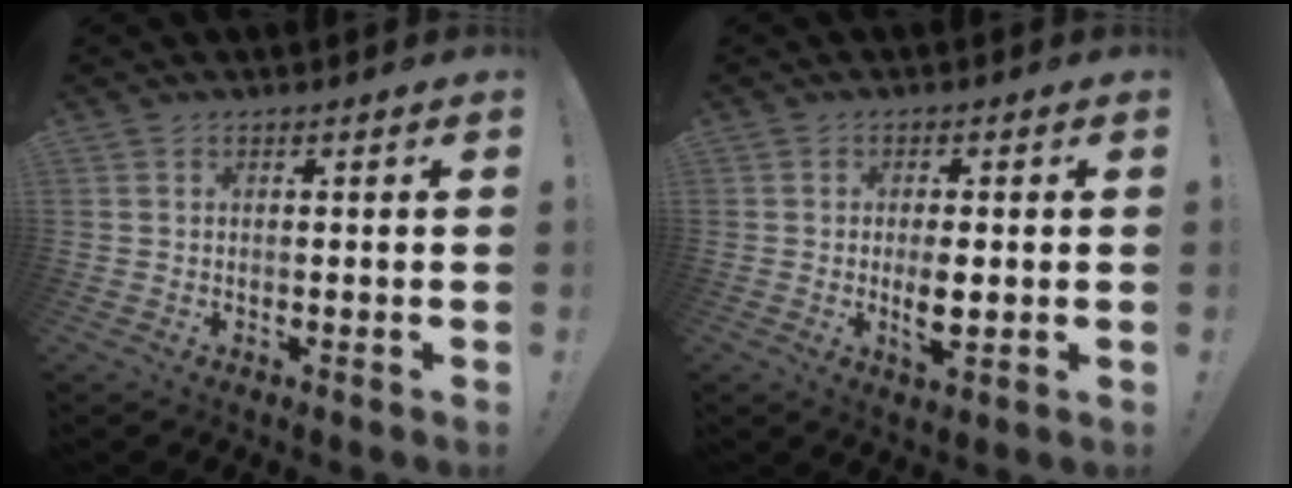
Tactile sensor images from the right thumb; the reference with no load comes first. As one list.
[{"total": 5.6, "force": [-0.7, 2.0, 5.2], "torque": [-0.100, -0.009, -0.014]}]